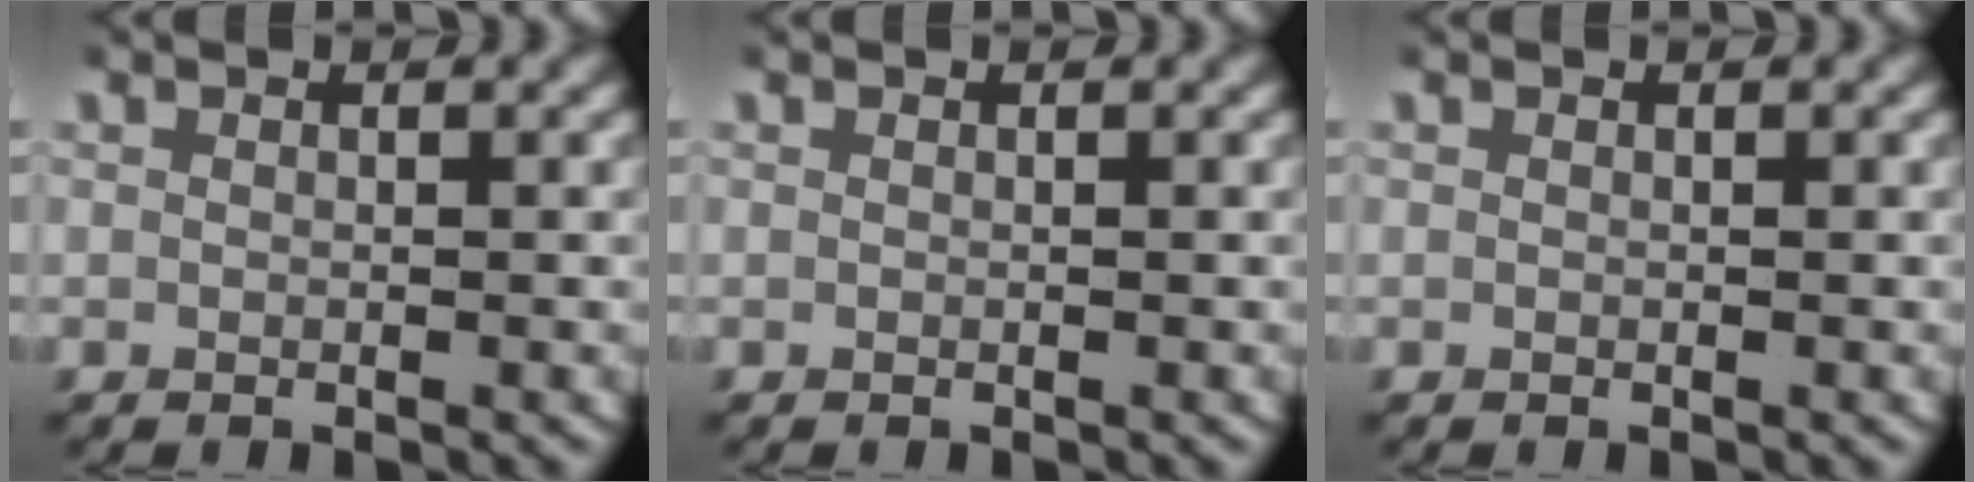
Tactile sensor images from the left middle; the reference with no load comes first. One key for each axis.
{"total": 0.0}
{"total": 0.0}